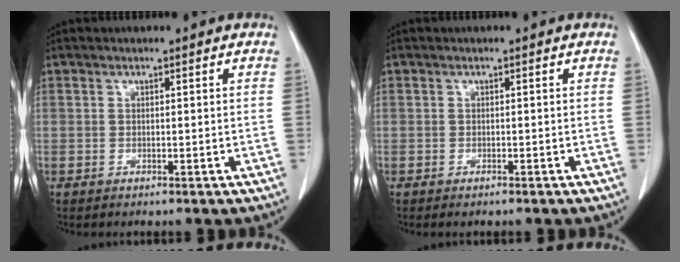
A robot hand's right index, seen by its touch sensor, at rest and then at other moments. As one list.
[{"total": 0.7, "force": [-0.6, 0.1, 0.3], "torque": [-0.011, -0.002, -0.007]}]